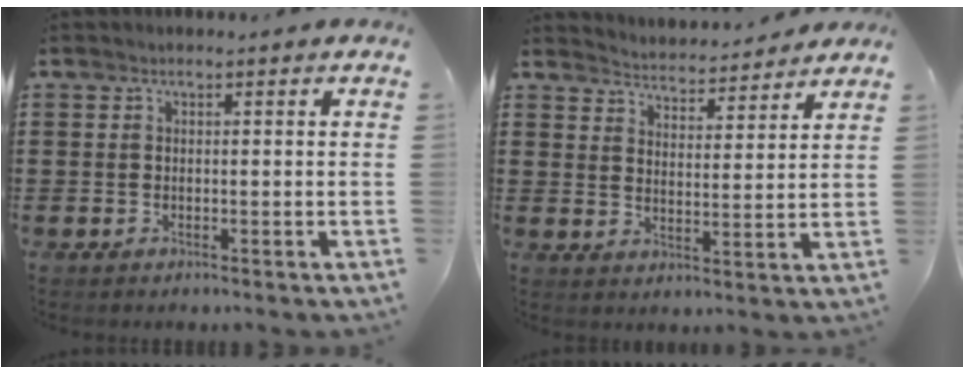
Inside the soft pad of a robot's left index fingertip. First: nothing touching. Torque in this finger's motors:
{"motor_torque": [1.10, -1.04, 0.09, 0.03]}